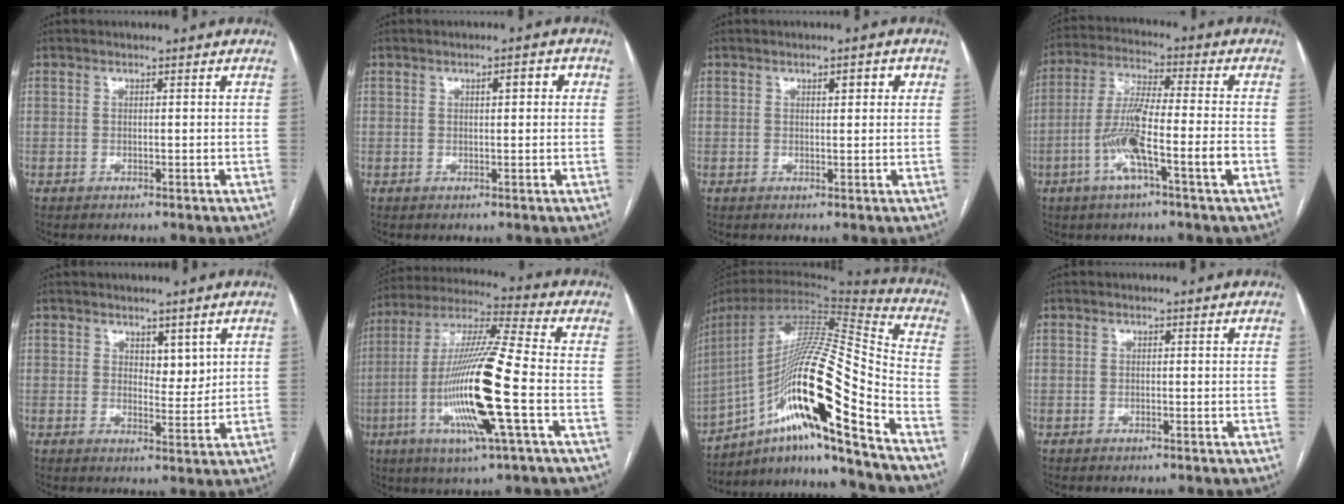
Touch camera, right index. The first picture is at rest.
{"total": 2.5, "force": [0.7, 0.8, 2.3], "torque": [-0.034, 0.010, 0.010]}
{"total": 2.3, "force": [0.9, 0.8, 2.0], "torque": [-0.029, 0.005, 0.013]}
{"total": 11.3, "force": [-4.1, 0.4, 10.5], "torque": [-0.205, 0.002, -0.079]}
{"total": 3.2, "force": [1.7, 1.8, 2.0], "torque": [-0.026, -0.006, 0.032]}
{"total": 18.1, "force": [-4.4, 0.2, 17.6], "torque": [-0.354, -0.012, -0.089]}
{"total": 24.6, "force": [-12.8, 0.7, 21.0], "torque": [-0.375, 0.001, -0.224]}
{"total": 0.0}